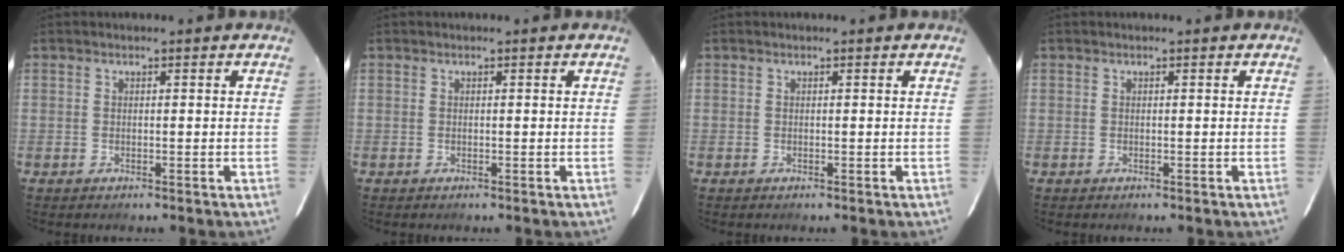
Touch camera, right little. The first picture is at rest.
{"total": 0.0}
{"total": 0.0}
{"total": 0.0}